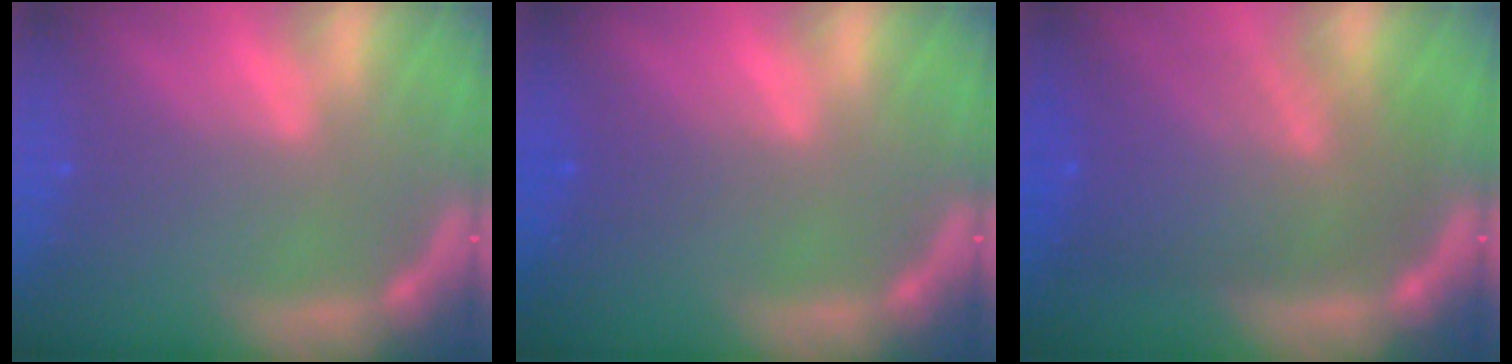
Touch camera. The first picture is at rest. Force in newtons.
{"total": 1.5}
{"total": 9.5}